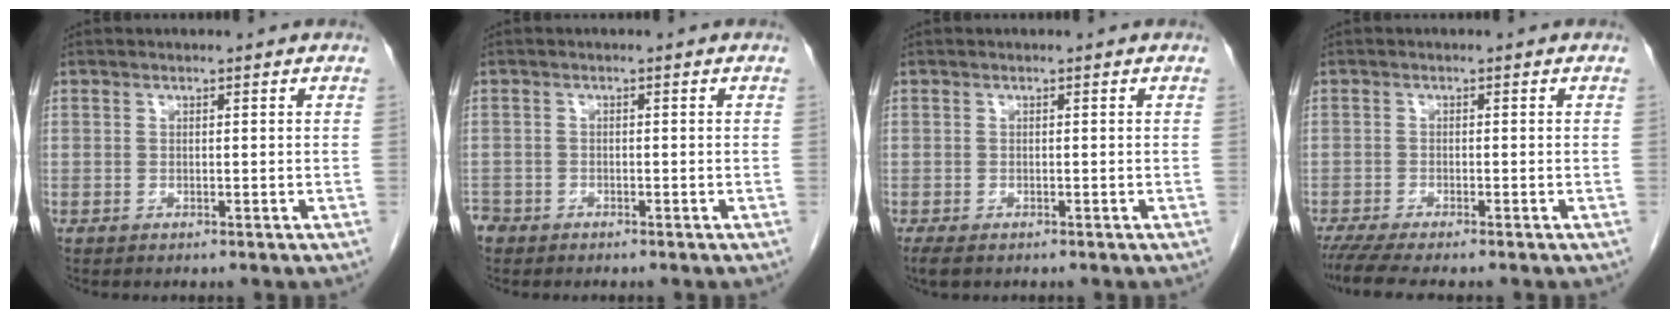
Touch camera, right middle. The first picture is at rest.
{"total": 2.2, "force": [-1.7, 1.3, 0.2], "torque": [-0.009, 0.002, -0.034]}
{"total": 2.7, "force": [-2.0, 1.1, 1.5], "torque": [-0.029, -0.008, -0.028]}
{"total": 5.6, "force": [-4.7, 0.2, 3.0], "torque": [-0.046, -0.014, -0.078]}